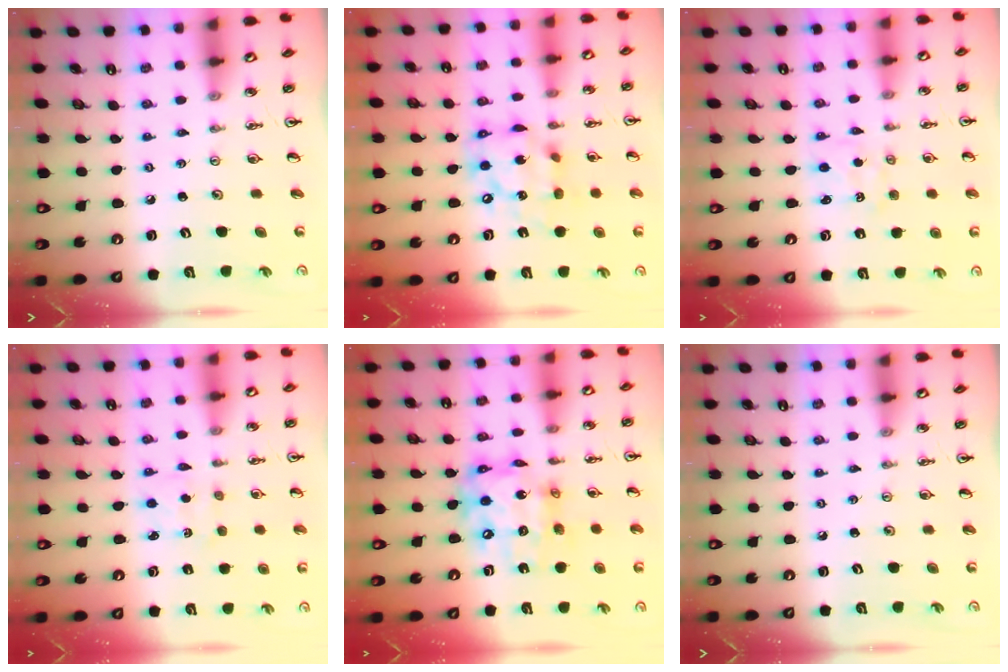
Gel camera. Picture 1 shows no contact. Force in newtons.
{"total": 13.4, "press": 13.3, "slide": 1.5}
{"total": 0.9, "press": 0.7, "slide": 0.5}
{"total": 1.8, "press": 1.6, "slide": 0.7}
{"total": 14.8, "press": 14.7, "slide": 1.2}
{"total": 0.0}